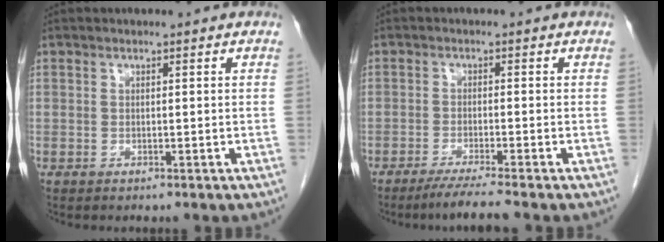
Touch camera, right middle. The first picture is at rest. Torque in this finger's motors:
{"motor_torque": [0.02, -0.02, 0.00, 0.01]}